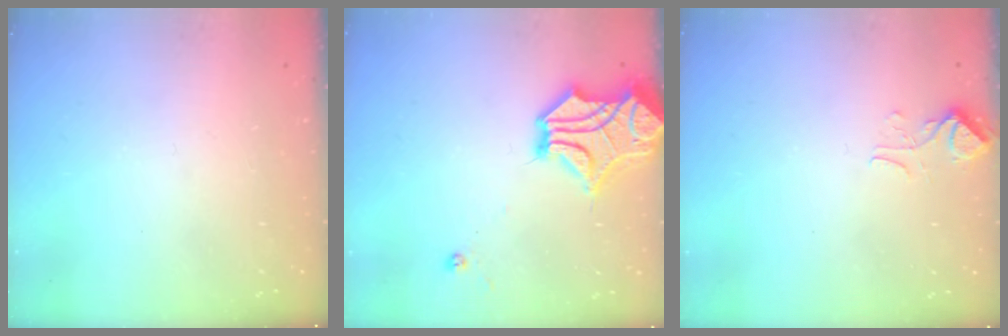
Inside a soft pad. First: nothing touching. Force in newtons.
{"total": 9.7, "press": 9.5, "slide": 2.4}
{"total": 2.4, "press": 2.3, "slide": 0.7}